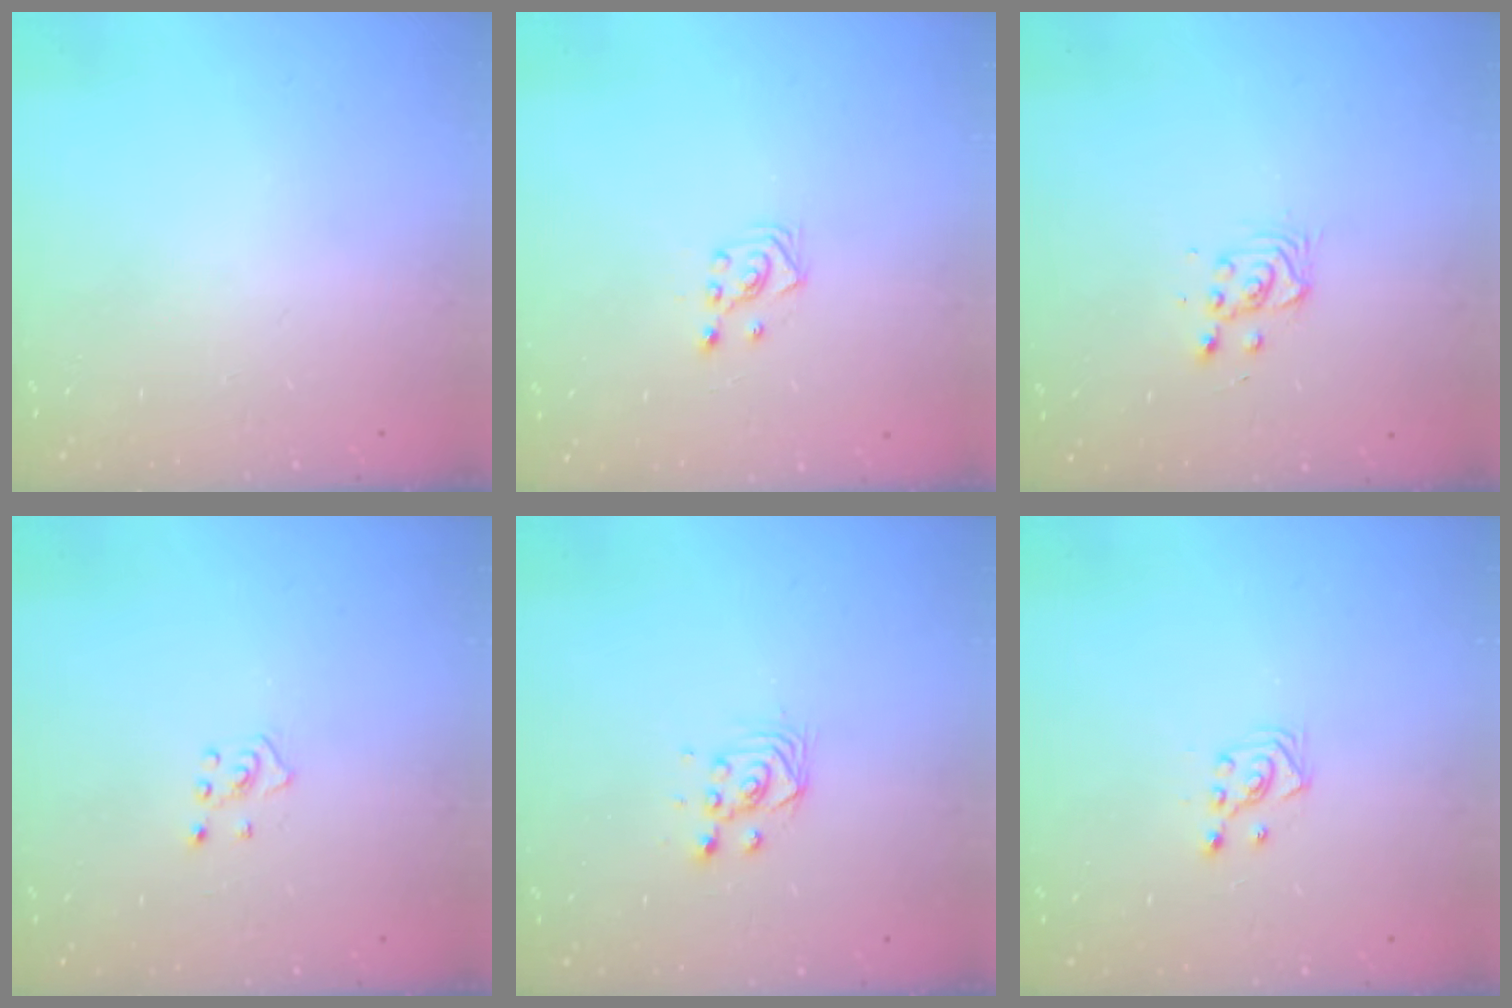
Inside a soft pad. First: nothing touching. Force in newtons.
{"total": 2.9, "press": 2.7, "slide": 1.0}
{"total": 3.2, "press": 3.2, "slide": 0.2}
{"total": 2.4, "press": 2.4, "slide": 0.5}
{"total": 3.0, "press": 3.0, "slide": 0.1}
{"total": 3.0, "press": 2.8, "slide": 1.0}